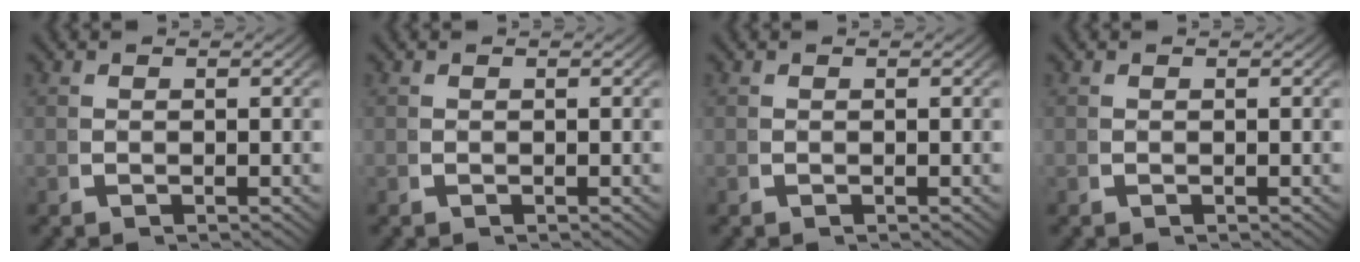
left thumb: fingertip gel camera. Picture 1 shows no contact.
{"total": 0.0}
{"total": 0.0}
{"total": 0.0}